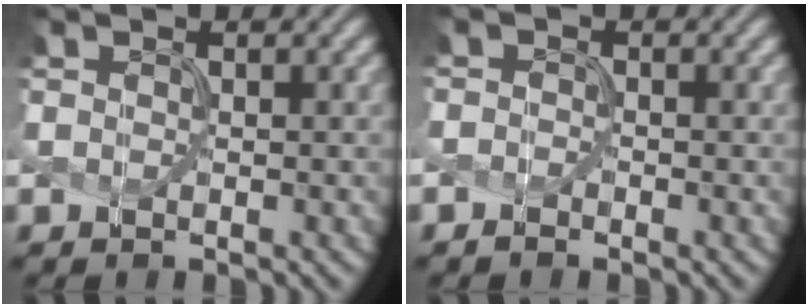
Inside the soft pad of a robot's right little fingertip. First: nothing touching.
{"total": 0.6, "force": [-0.6, 0.0, -0.2], "torque": [-0.001, -0.001, -0.005]}